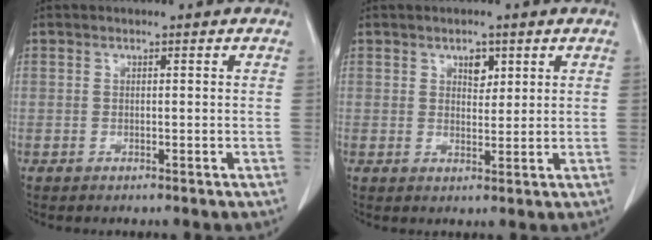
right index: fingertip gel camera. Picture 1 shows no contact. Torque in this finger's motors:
{"motor_torque": [-0.10, 0.13, -0.02, 0.00]}